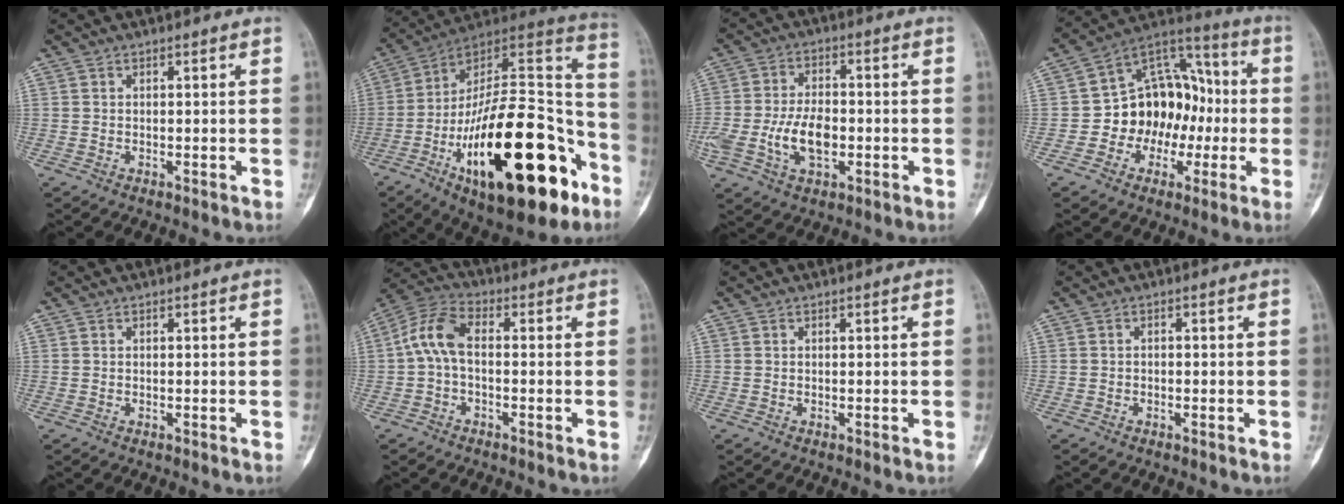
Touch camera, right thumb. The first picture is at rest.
{"total": 35.3, "force": [-15.1, 14.4, 28.5], "torque": [-0.412, 0.068, -0.231]}
{"total": 9.6, "force": [-2.1, 5.5, 7.6], "torque": [-0.144, 0.015, -0.036]}
{"total": 16.3, "force": [-2.3, 12.4, 10.3], "torque": [-0.109, 0.051, -0.040]}
{"total": 0.0}
{"total": 7.6, "force": [-0.5, 4.1, 6.4], "torque": [-0.133, 0.026, -0.021]}
{"total": 0.0}
{"total": 0.6, "force": [-0.3, 0.4, 0.4], "torque": [-0.004, 0.002, -0.008]}